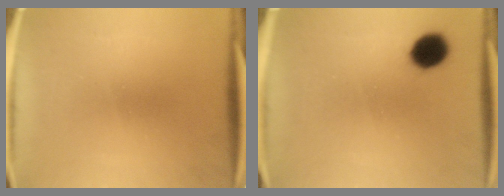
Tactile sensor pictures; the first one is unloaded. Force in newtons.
{"total": 7.4}